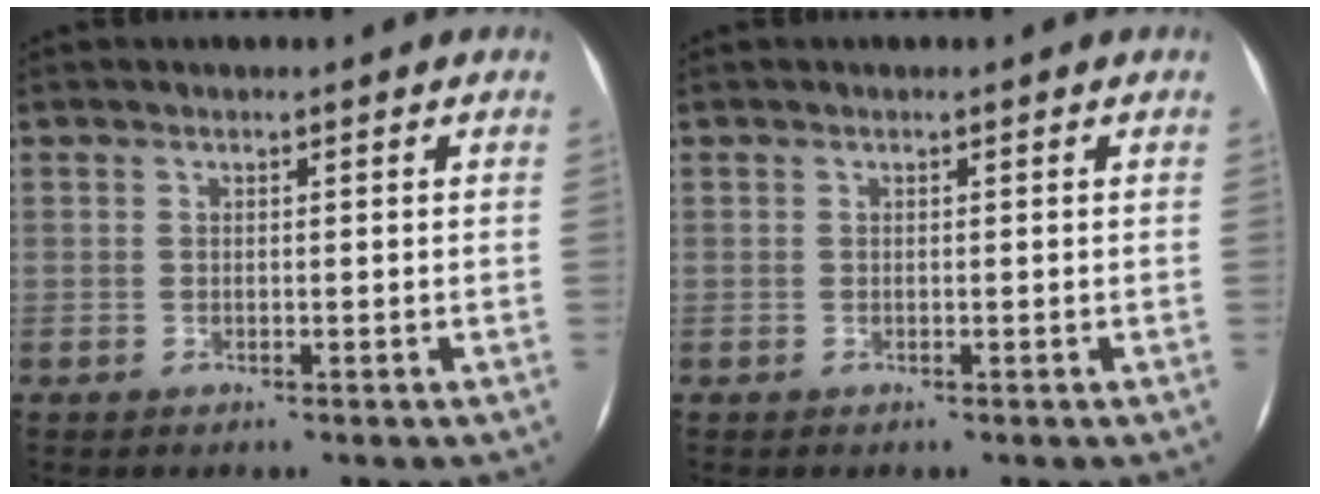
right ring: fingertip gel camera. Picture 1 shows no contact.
{"total": 0.0}